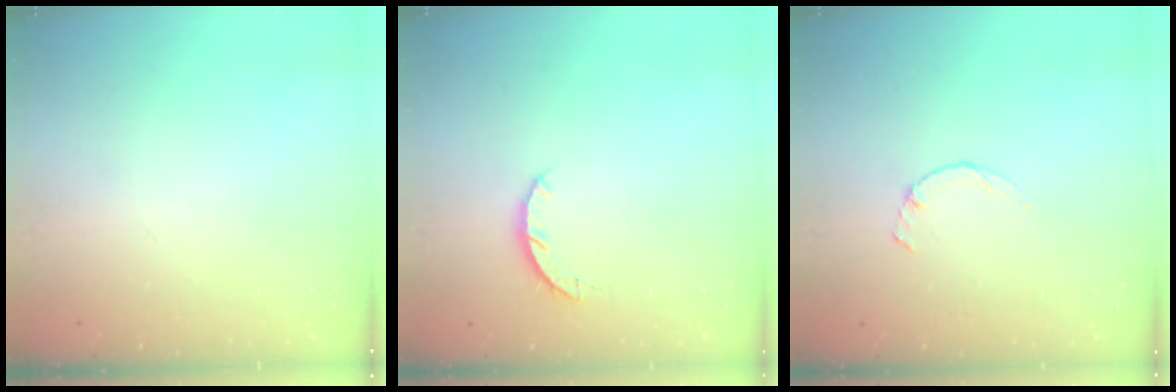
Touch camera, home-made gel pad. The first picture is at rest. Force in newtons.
{"total": 3.2, "press": 3.2, "slide": 0.4}
{"total": 0.8, "press": 0.7, "slide": 0.2}